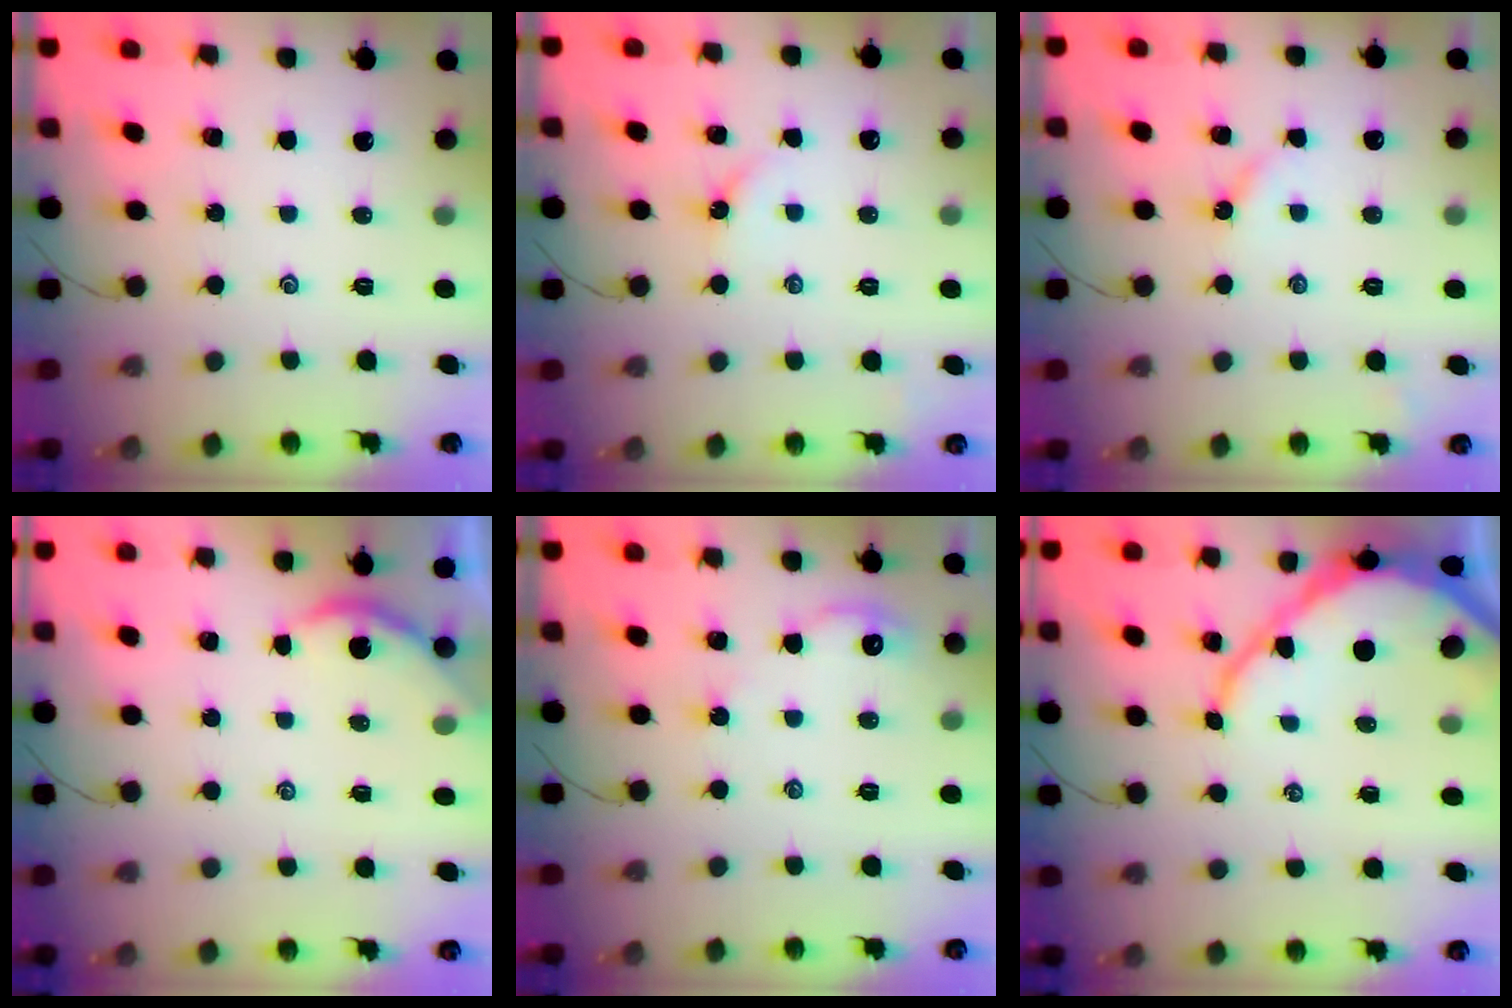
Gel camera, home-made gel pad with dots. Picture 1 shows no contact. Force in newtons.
{"total": 3.0, "press": 3.0, "slide": 0.4}
{"total": 2.5, "press": 2.4, "slide": 0.5}
{"total": 2.2, "press": 2.2, "slide": 0.2}
{"total": 3.1, "press": 3.0, "slide": 0.5}
{"total": 11.3, "press": 11.2, "slide": 1.2}